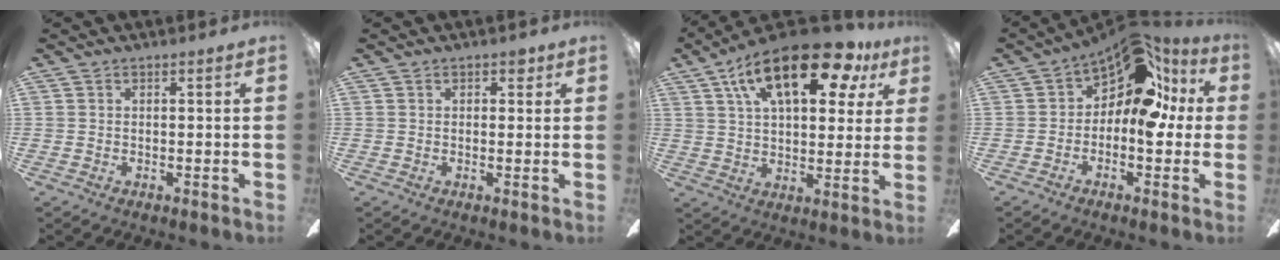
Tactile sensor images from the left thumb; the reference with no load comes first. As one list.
[{"total": 2.0, "force": [1.0, 1.3, 1.2], "torque": [-0.006, 0.000, 0.014]}, {"total": 21.9, "force": [11.2, 9.4, 16.3], "torque": [-0.251, -0.034, 0.180]}, {"total": 14.0, "force": [4.9, 8.4, 10.0], "torque": [-0.131, -0.025, 0.088]}]